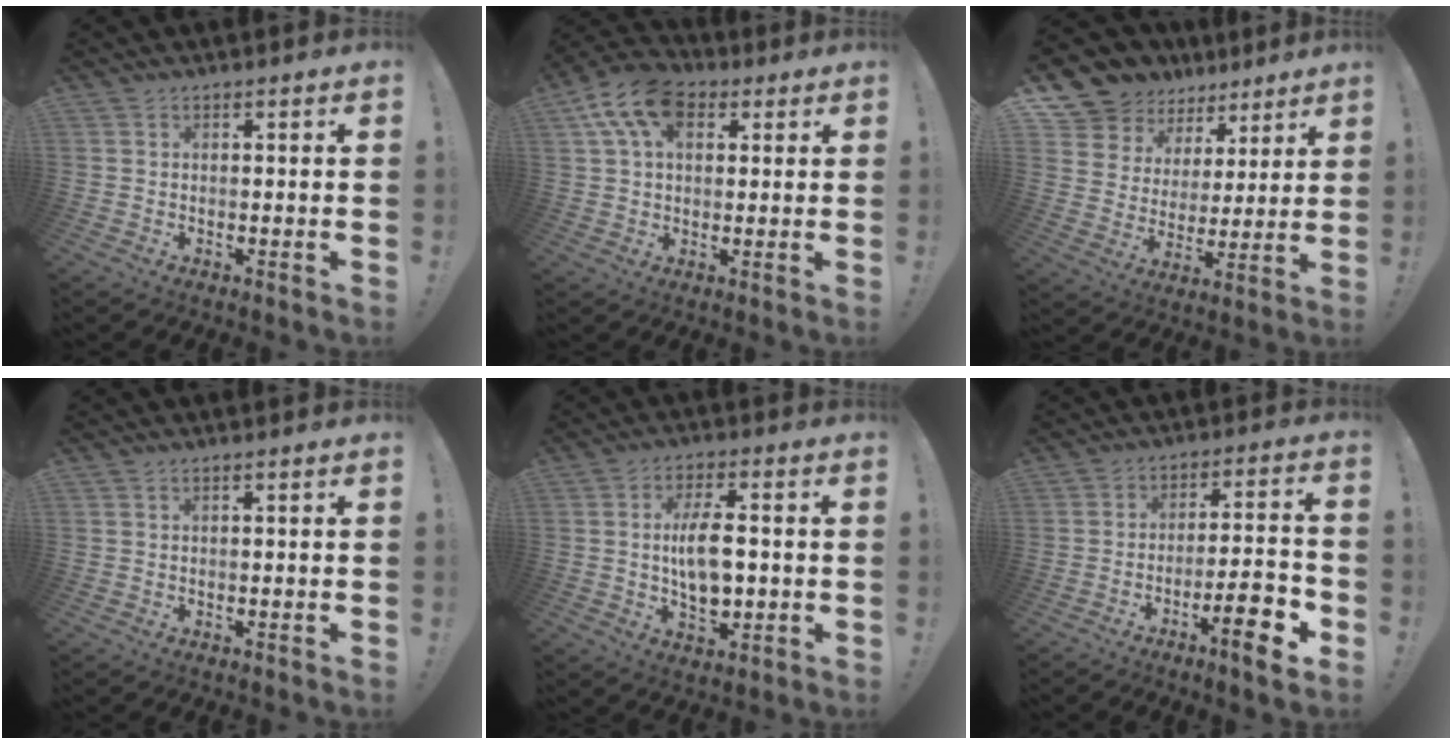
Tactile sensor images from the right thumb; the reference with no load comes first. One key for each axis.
{"total": 13.1, "fx": 5.3, "fy": 8.5, "fz": 8.4, "tx": -0.153, "ty": -0.006, "tz": 0.101}
{"total": 10.7, "fx": 7.6, "fy": 7.4, "fz": 1.7, "tx": -0.037, "ty": -0.066, "tz": 0.152}
{"total": 0.9, "fx": 0.5, "fy": -0.2, "fz": 0.7, "tx": -0.006, "ty": -0.003, "tz": 0.007}
{"total": 10.7, "fx": 0.2, "fy": 5.5, "fz": 9.1, "tx": -0.155, "ty": 0.001, "tz": 0.002}
{"total": 12.4, "fx": -6.3, "fy": 2.6, "fz": 10.3, "tx": -0.136, "ty": 0.030, "tz": -0.099}